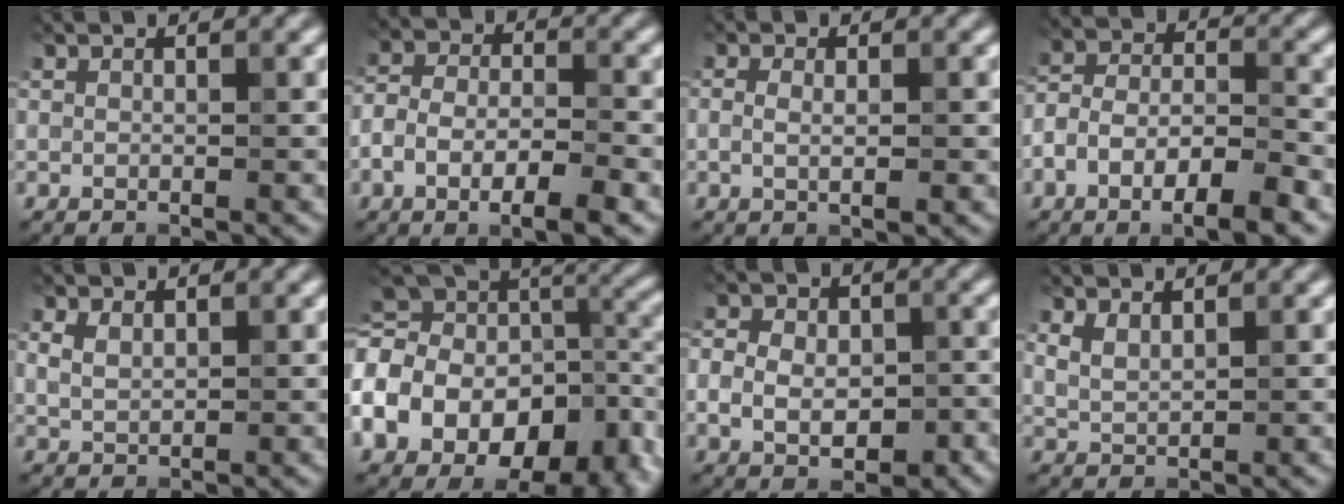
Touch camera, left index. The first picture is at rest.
{"total": 5.9, "force": [-2.6, 2.8, 4.5], "torque": [-0.078, 0.000, -0.053]}
{"total": 1.8, "force": [0.0, 0.8, 1.6], "torque": [-0.022, -0.003, -0.003]}
{"total": 6.9, "force": [-3.7, 2.9, 5.1], "torque": [-0.085, 0.005, -0.072]}
{"total": 1.7, "force": [0.8, 1.0, 1.1], "torque": [-0.024, 0.000, 0.021]}
{"total": 19.6, "force": [-5.7, 12.8, 13.7], "torque": [-0.270, -0.004, -0.059]}
{"total": 6.9, "force": [-1.4, 5.1, 4.5], "torque": [-0.041, 0.003, -0.034]}
{"total": 1.7, "force": [1.3, 0.6, 1.0], "torque": [-0.026, -0.003, 0.030]}